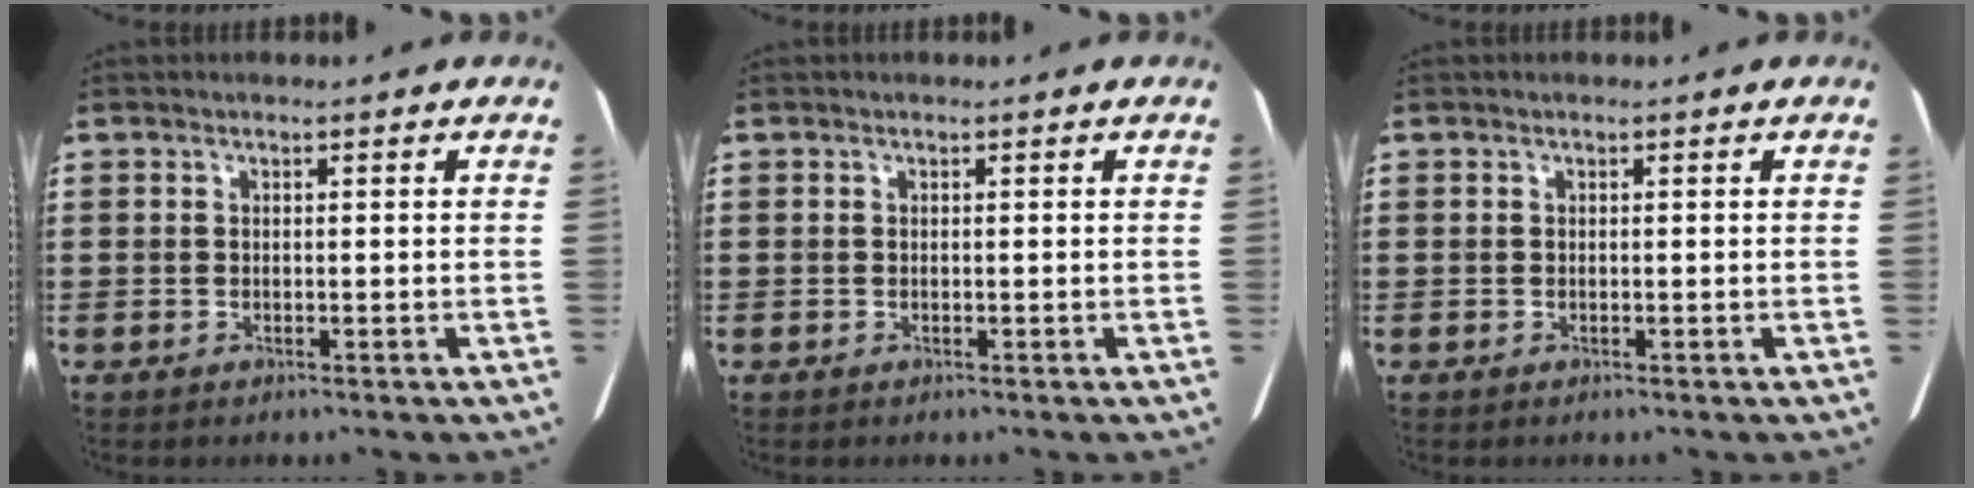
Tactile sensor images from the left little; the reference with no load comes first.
{"total": 0.0}
{"total": 0.0}